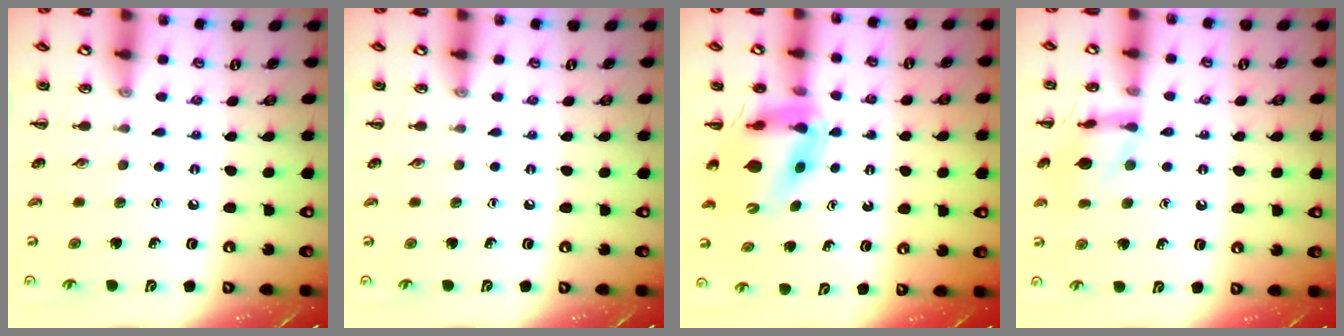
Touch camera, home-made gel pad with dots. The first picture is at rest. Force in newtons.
{"total": 0.0}
{"total": 10.5, "press": 9.9, "slide": 3.4}
{"total": 11.1, "press": 11.1, "slide": 0.7}